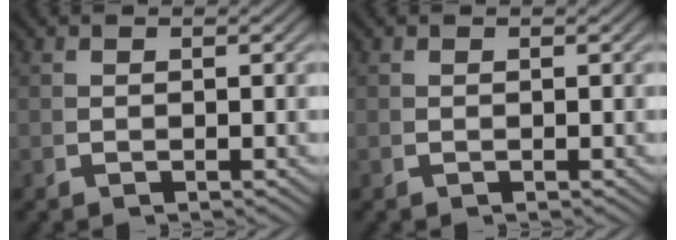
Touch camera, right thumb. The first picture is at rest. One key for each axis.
{"total": 0.0}